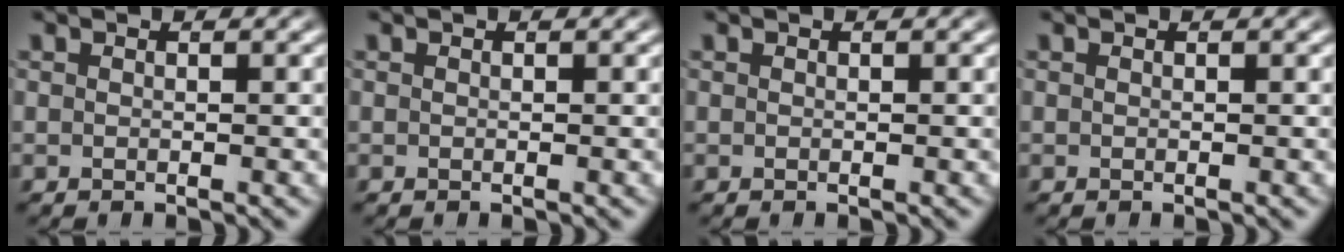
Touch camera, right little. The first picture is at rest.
{"total": 0.0}
{"total": 0.0}
{"total": 0.0}